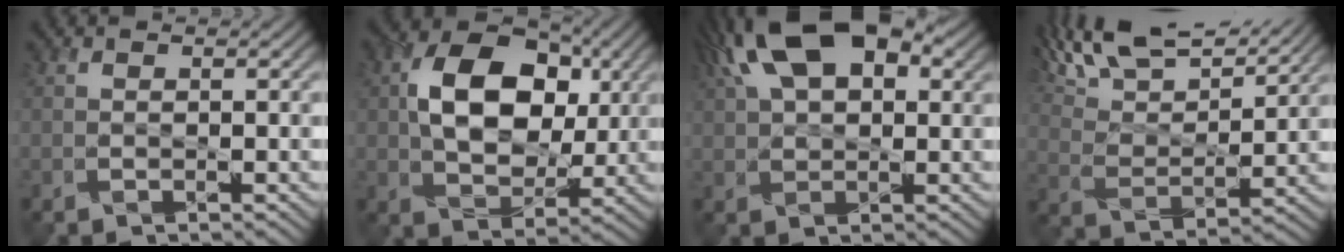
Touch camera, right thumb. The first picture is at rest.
{"total": 11.5, "force": [2.2, 7.9, 8.2], "torque": [-0.151, 0.008, 0.032]}
{"total": 15.6, "force": [6.8, 8.1, 11.5], "torque": [-0.222, 0.043, 0.096]}
{"total": 14.3, "force": [11.2, 4.2, 7.9], "torque": [-0.187, 0.010, 0.181]}